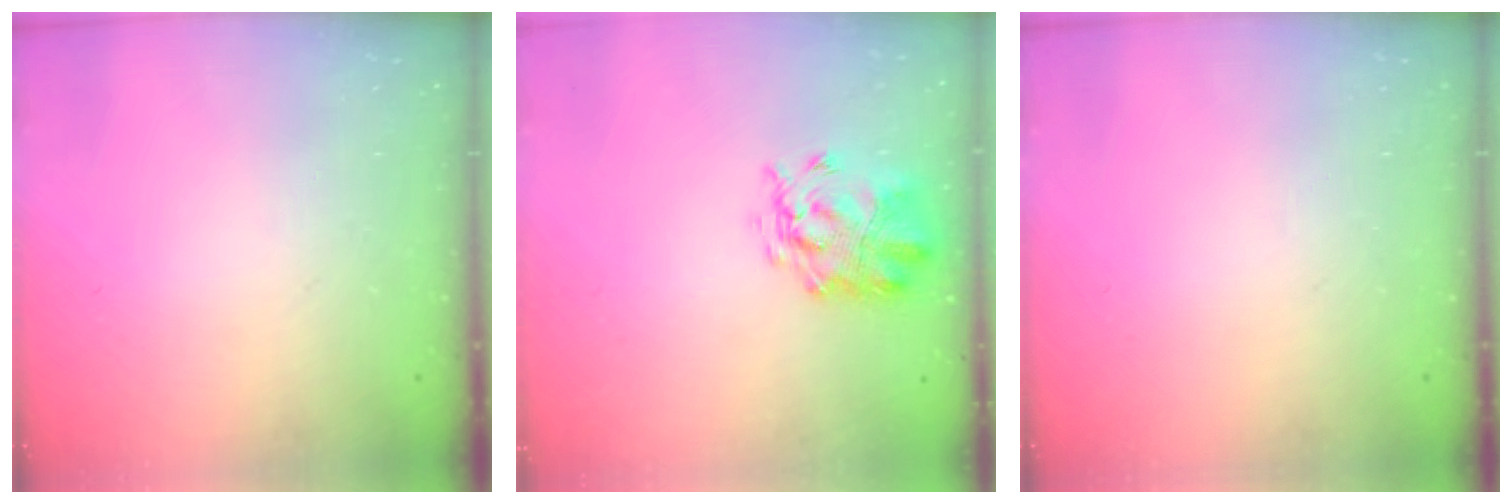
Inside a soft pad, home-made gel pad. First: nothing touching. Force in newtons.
{"total": 3.6, "press": 3.4, "slide": 1.1}
{"total": 0.0}